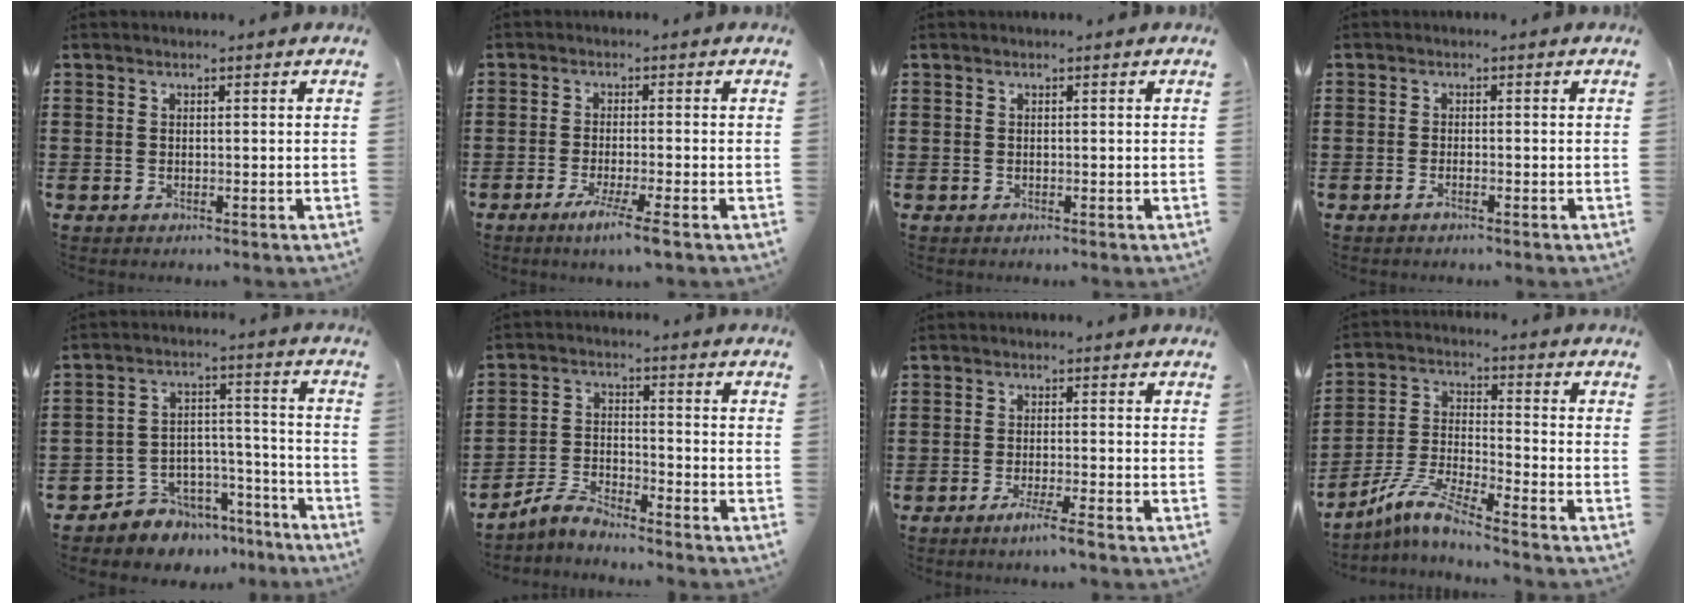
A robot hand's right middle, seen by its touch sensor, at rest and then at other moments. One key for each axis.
{"total": 4.3, "fx": -2.7, "fy": -0.4, "fz": 3.3, "tx": -0.059, "ty": -0.016, "tz": -0.047}
{"total": 0.0}
{"total": 0.9, "fx": -0.6, "fy": 0.1, "fz": 0.6, "tx": -0.012, "ty": -0.003, "tz": -0.011}
{"total": 5.9, "fx": -5.1, "fy": 2.9, "fz": -0.1, "tx": -0.004, "ty": 0.019, "tz": -0.099}
{"total": 4.4, "fx": -4.2, "fy": 0.6, "fz": 1.2, "tx": -0.038, "ty": 0.002, "tz": -0.090}
{"total": 3.3, "fx": -2.3, "fy": -0.4, "fz": 2.4, "tx": -0.036, "ty": -0.006, "tz": -0.039}
{"total": 7.5, "fx": -6.4, "fy": 0.1, "fz": 3.9, "tx": -0.096, "ty": -0.013, "tz": -0.132}